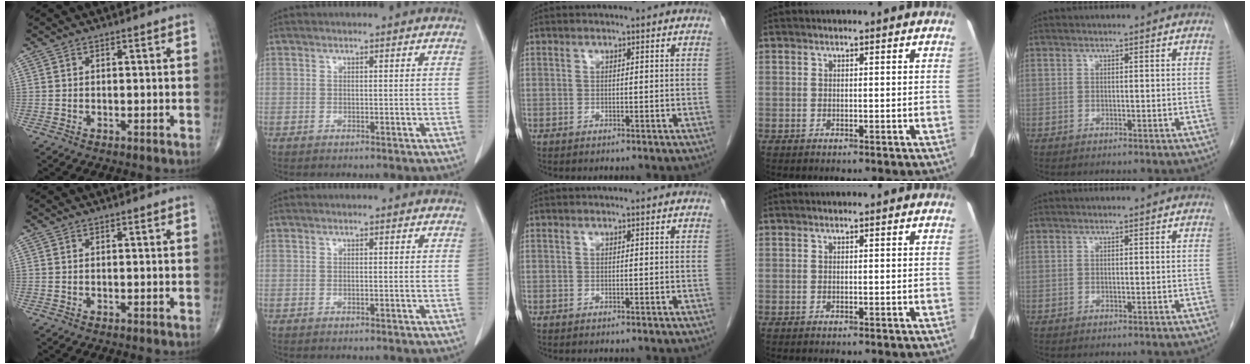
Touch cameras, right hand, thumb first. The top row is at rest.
{}